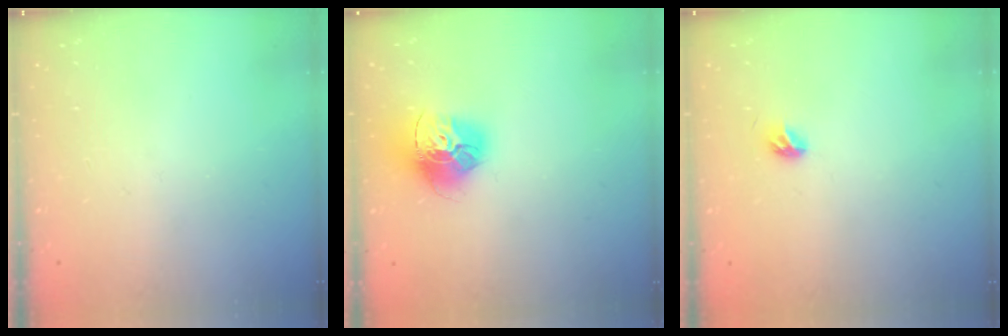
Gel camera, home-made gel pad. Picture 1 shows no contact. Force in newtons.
{"total": 15.5, "press": 15.4, "slide": 1.7}
{"total": 4.0, "press": 3.9, "slide": 1.0}